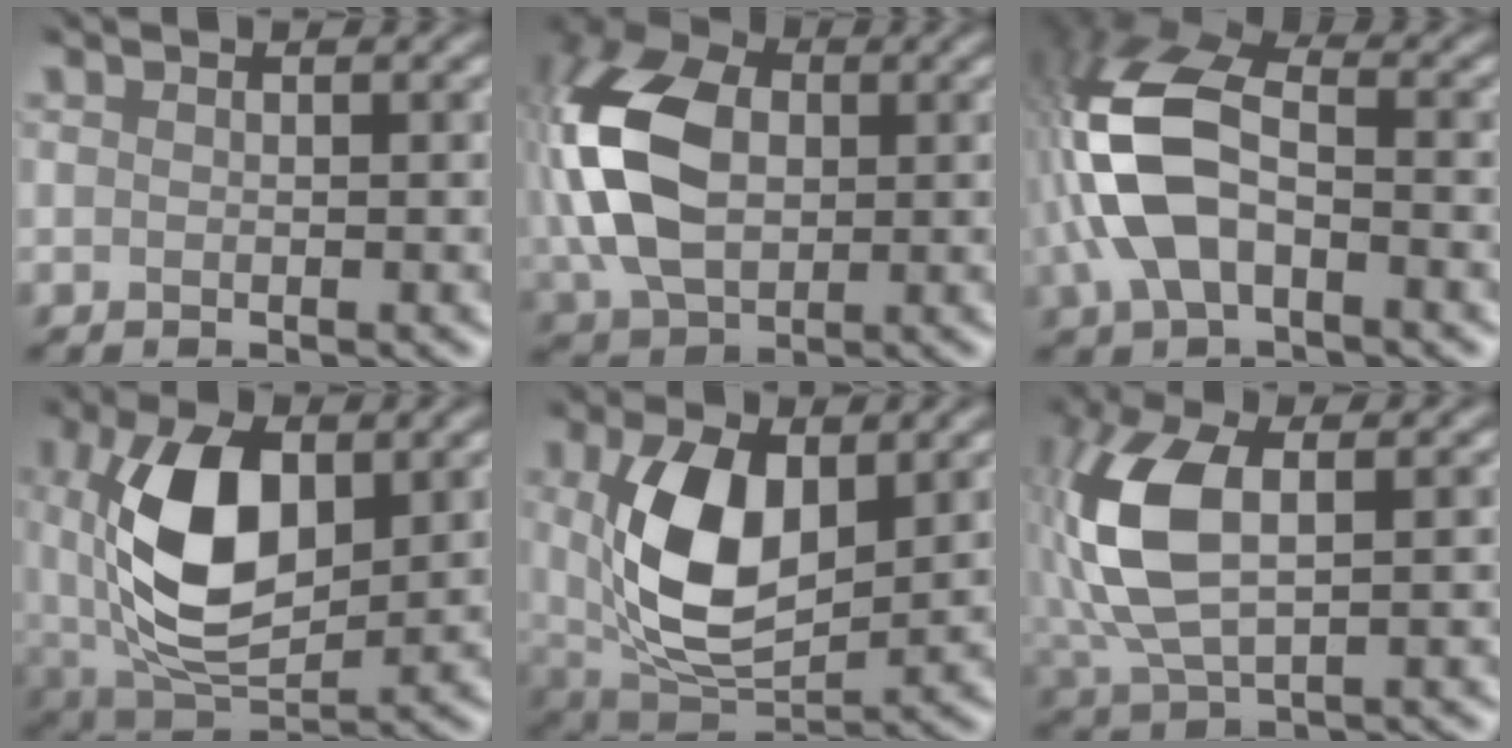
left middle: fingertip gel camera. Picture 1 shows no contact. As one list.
[{"total": 10.7, "force": [0.4, 7.5, 7.6], "torque": [-0.199, 0.008, 0.018]}, {"total": 7.8, "force": [-1.9, 4.4, 6.2], "torque": [-0.177, 0.015, -0.028]}, {"total": 8.2, "force": [1.2, 4.6, 6.7], "torque": [-0.160, 0.003, 0.039]}, {"total": 7.0, "force": [1.5, 3.7, 5.8], "torque": [-0.141, -0.003, 0.045]}, {"total": 7.4, "force": [0.4, 3.9, 6.3], "torque": [-0.187, 0.005, 0.023]}]